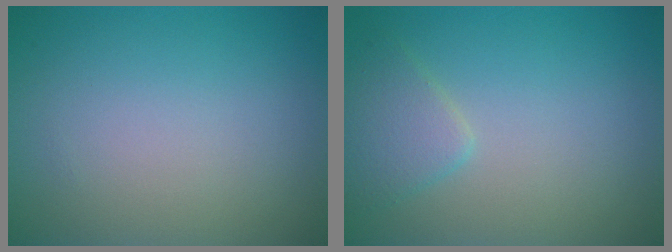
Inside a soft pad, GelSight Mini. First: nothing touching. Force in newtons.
{"total": 2.3, "press": 2.3, "slide": 0.1}